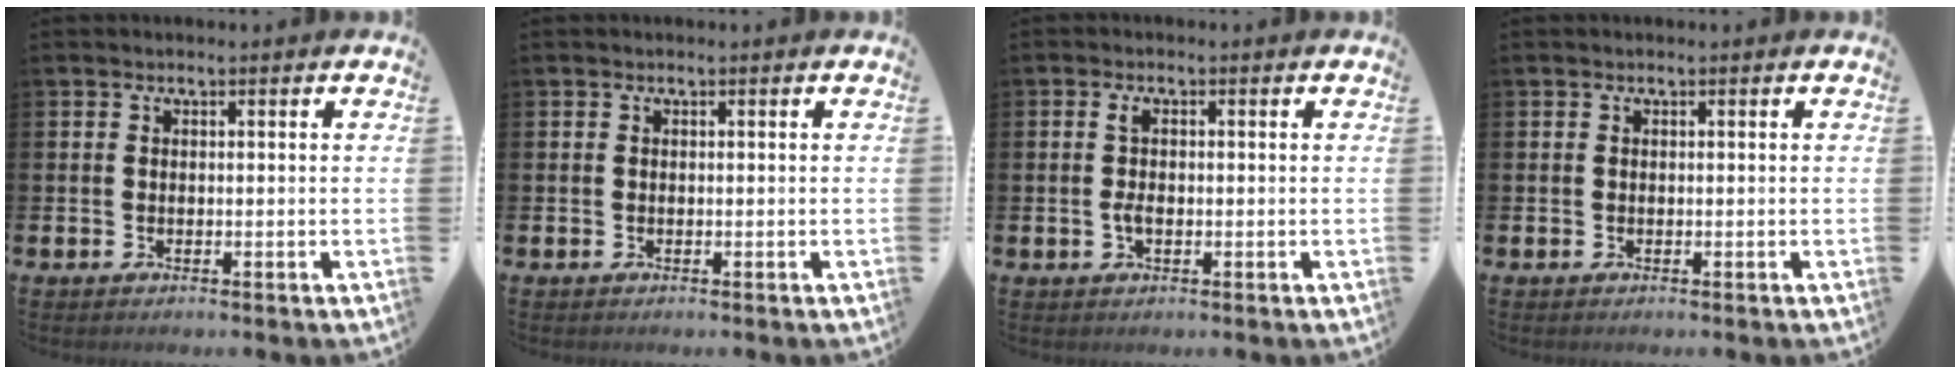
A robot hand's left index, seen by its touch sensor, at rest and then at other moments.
{"total": 0.0}
{"total": 2.3, "force": [0.0, 1.2, 1.9], "torque": [-0.038, 0.005, -0.002]}
{"total": 0.0}